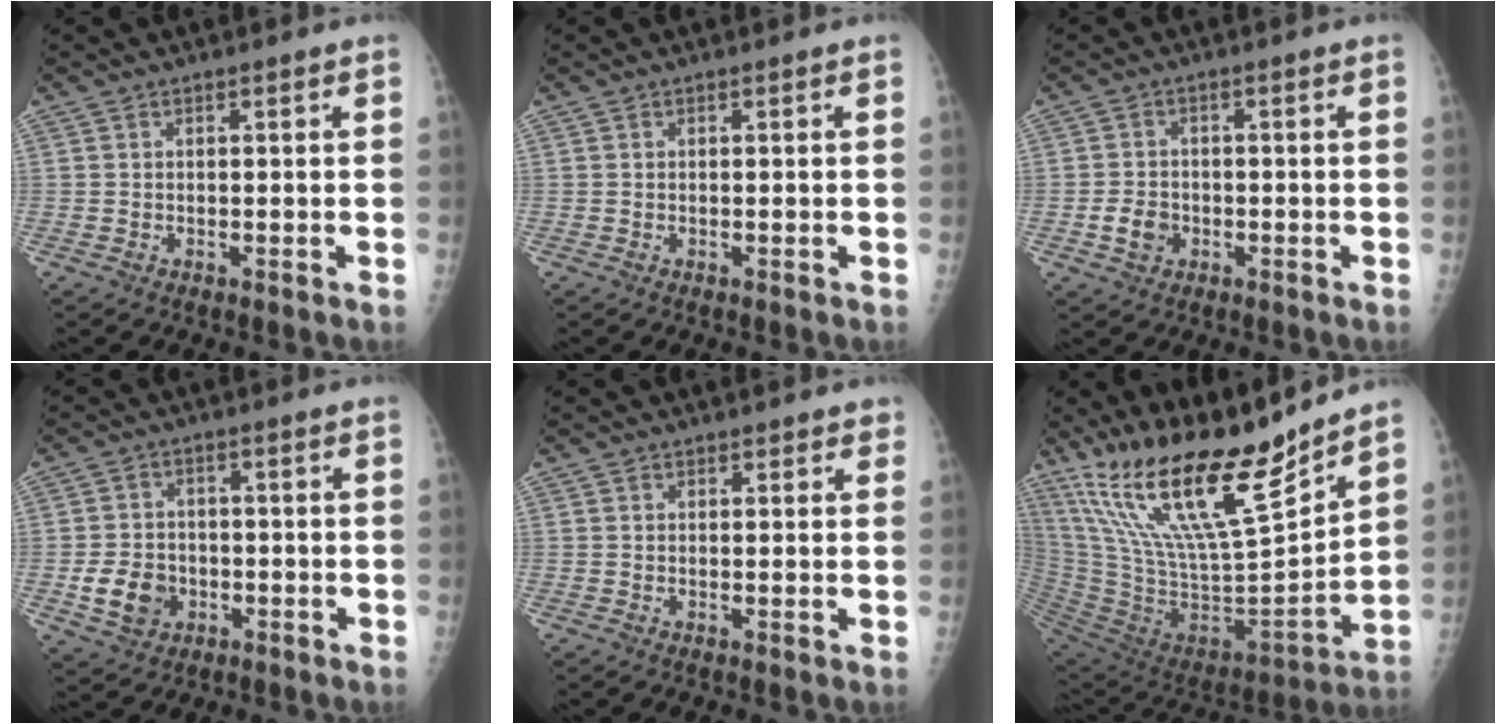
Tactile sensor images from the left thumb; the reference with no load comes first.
{"total": 0.0}
{"total": 3.9, "force": [-1.3, 3.2, 1.9], "torque": [-0.026, 0.007, -0.022]}
{"total": 6.9, "force": [-1.9, 5.7, 3.4], "torque": [-0.045, 0.008, -0.029]}
{"total": 1.5, "force": [1.2, 0.8, 0.3], "torque": [0.015, -0.005, 0.009]}
{"total": 26.0, "force": [19.8, 5.3, 16.0], "torque": [-0.255, -0.109, 0.360]}